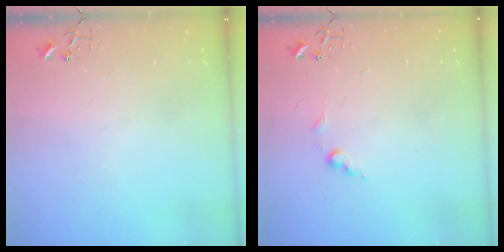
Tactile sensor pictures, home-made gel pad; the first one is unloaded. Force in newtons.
{"total": 6.0, "press": 5.9, "slide": 0.7}